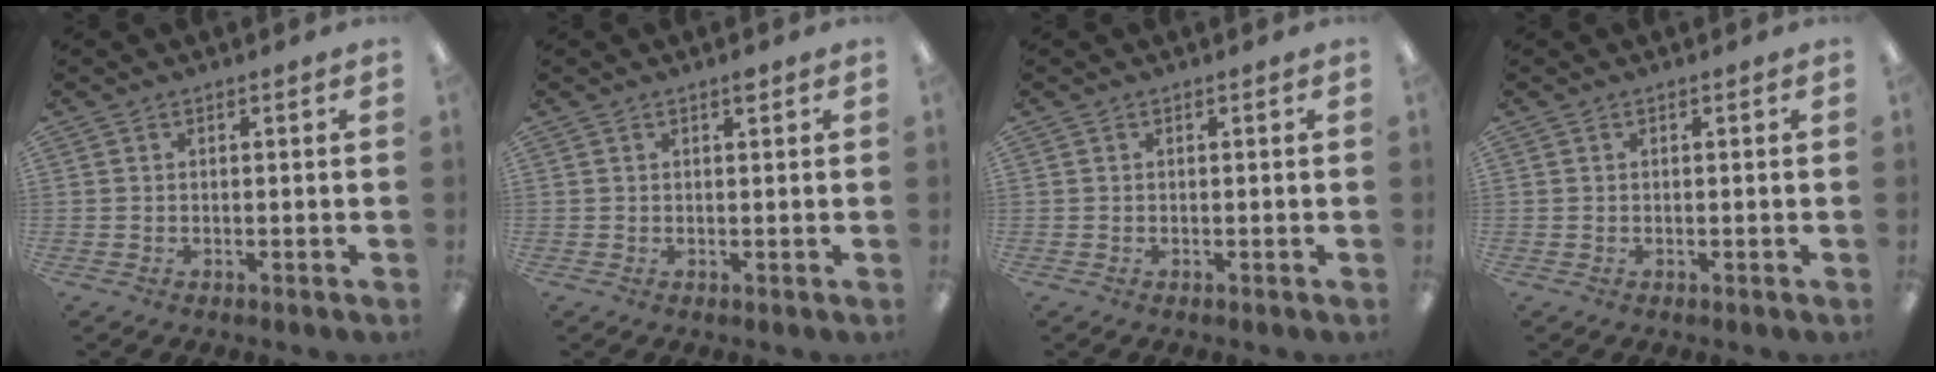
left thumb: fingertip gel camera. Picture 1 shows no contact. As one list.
[{"total": 1.1, "force": [0.8, 0.2, 0.7], "torque": [-0.007, -0.002, 0.012]}, {"total": 0.0}, {"total": 0.0}]